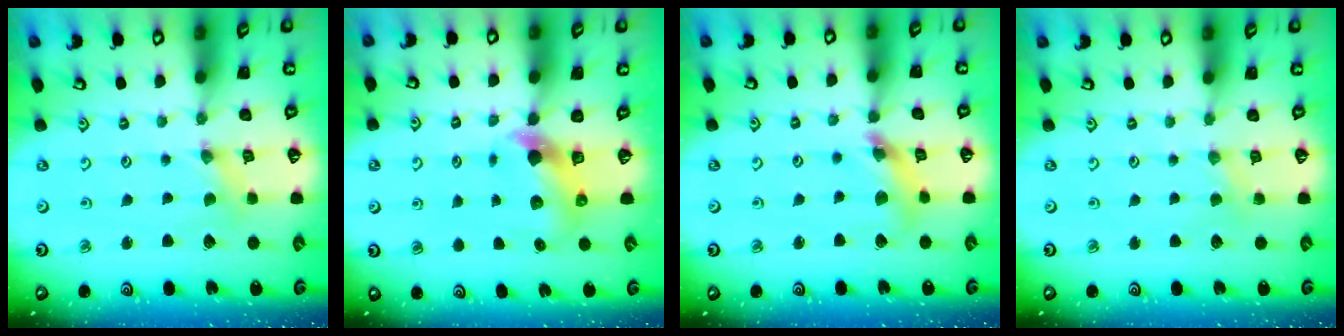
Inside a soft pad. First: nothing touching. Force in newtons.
{"total": 5.2, "press": 5.1, "slide": 0.8}
{"total": 11.3, "press": 11.2, "slide": 1.6}
{"total": 2.1, "press": 2.1, "slide": 0.3}